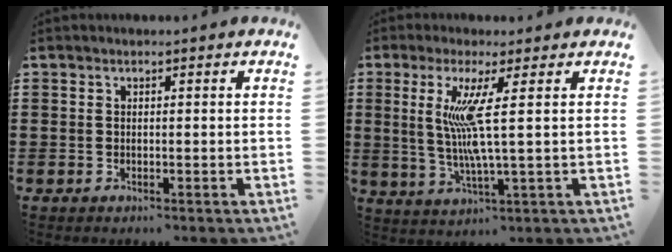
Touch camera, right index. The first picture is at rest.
{"total": 8.0, "force": [1.7, -0.1, 7.8], "torque": [-0.167, -0.016, 0.019]}